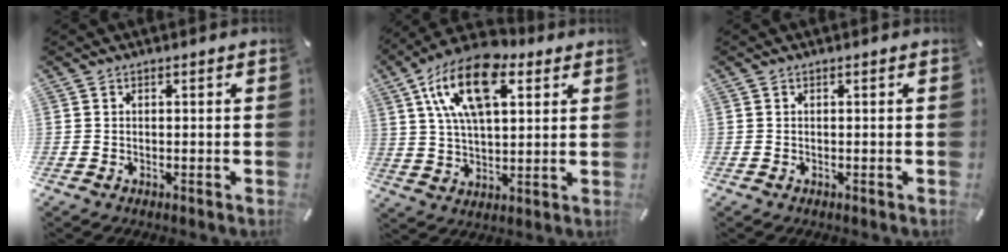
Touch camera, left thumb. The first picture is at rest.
{"total": 18.0, "force": [7.9, 9.3, 13.2], "torque": [-0.260, -0.015, 0.134]}
{"total": 0.0}